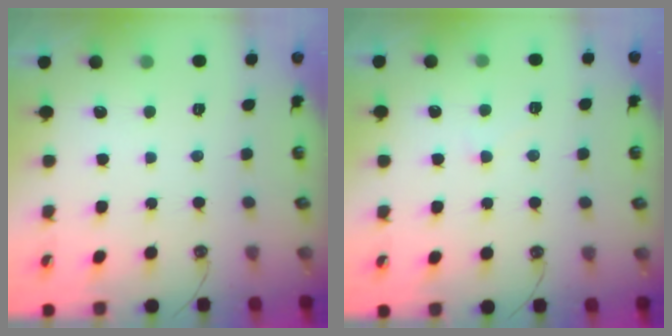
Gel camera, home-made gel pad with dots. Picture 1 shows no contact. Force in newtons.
{"total": 4.8, "press": 4.8, "slide": 0.5}